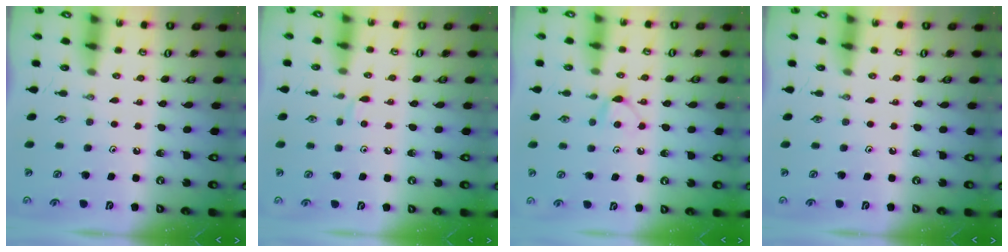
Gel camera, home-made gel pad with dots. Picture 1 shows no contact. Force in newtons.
{"total": 3.5, "press": 3.5, "slide": 0.4}
{"total": 5.5, "press": 5.5, "slide": 0.7}
{"total": 0.0}